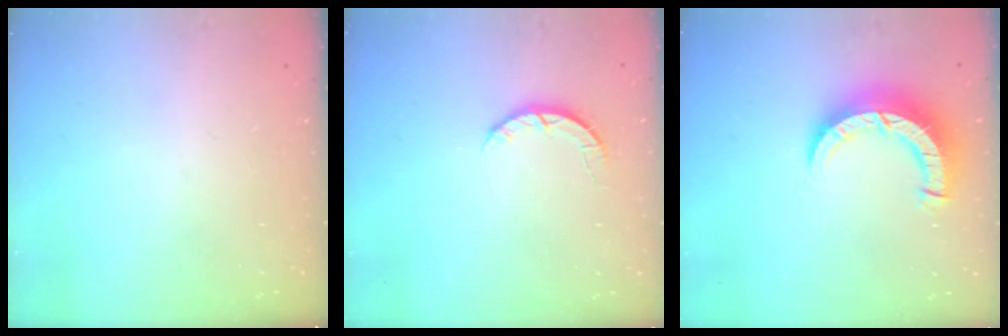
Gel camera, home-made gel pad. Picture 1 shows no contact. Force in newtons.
{"total": 2.7, "press": 2.7, "slide": 0.4}
{"total": 9.4, "press": 9.3, "slide": 1.0}